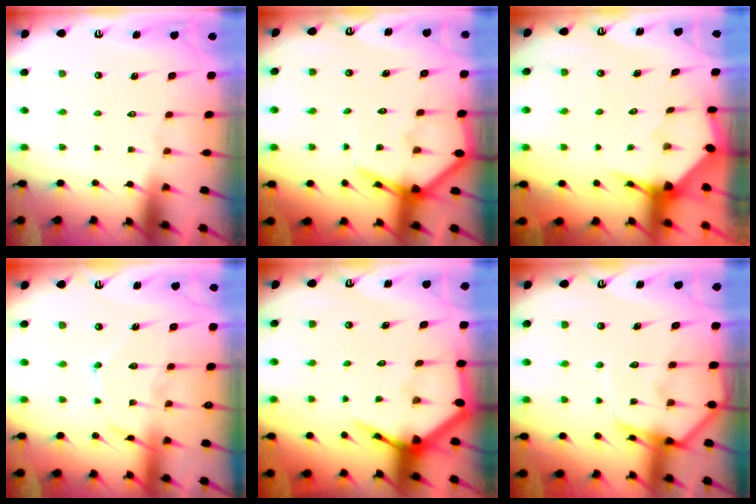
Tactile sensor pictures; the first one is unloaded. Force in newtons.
{"total": 7.3, "press": 7.3, "slide": 0.7}
{"total": 3.5, "press": 3.5, "slide": 0.4}
{"total": 12.4, "press": 12.4, "slide": 1.0}
{"total": 5.9, "press": 5.9, "slide": 0.7}
{"total": 9.9, "press": 9.8, "slide": 1.1}